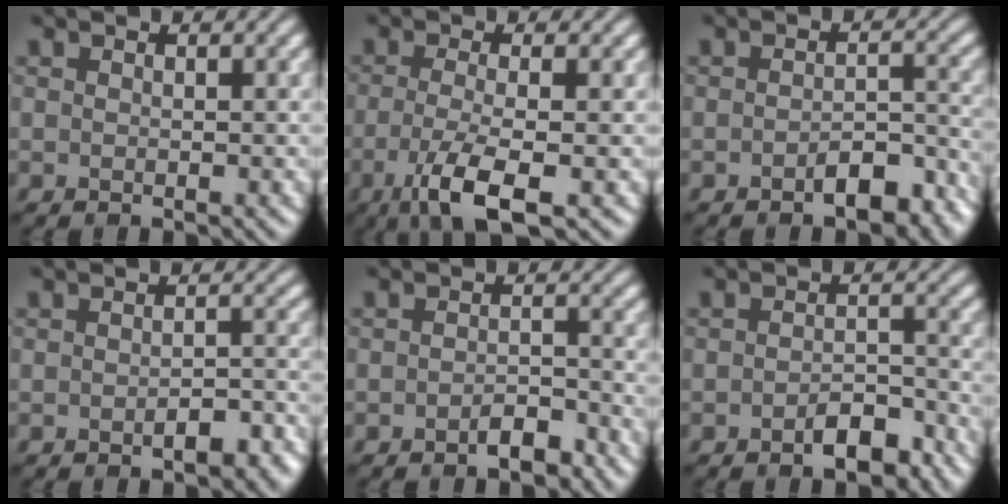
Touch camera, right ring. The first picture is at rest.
{"total": 5.1, "force": [-2.0, 1.3, 4.6], "torque": [-0.086, -0.008, -0.044]}
{"total": 4.1, "force": [-2.5, 1.8, 2.8], "torque": [-0.038, 0.006, -0.036]}
{"total": 2.7, "force": [-1.4, 1.1, 2.0], "torque": [-0.028, 0.003, -0.018]}
{"total": 2.2, "force": [-1.5, 0.8, 1.3], "torque": [-0.017, 0.006, -0.026]}
{"total": 3.4, "force": [-2.2, 1.5, 2.2], "torque": [-0.032, 0.007, -0.034]}